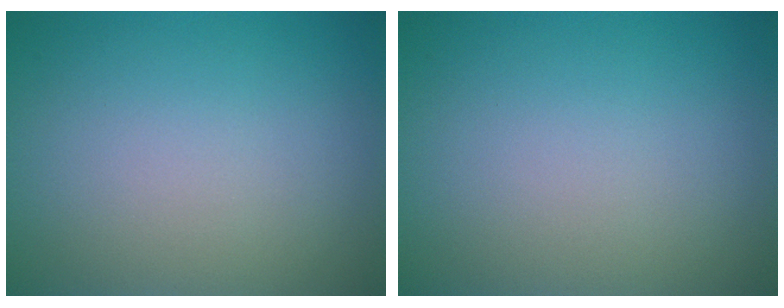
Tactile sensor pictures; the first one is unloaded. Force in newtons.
{"total": 0.0}